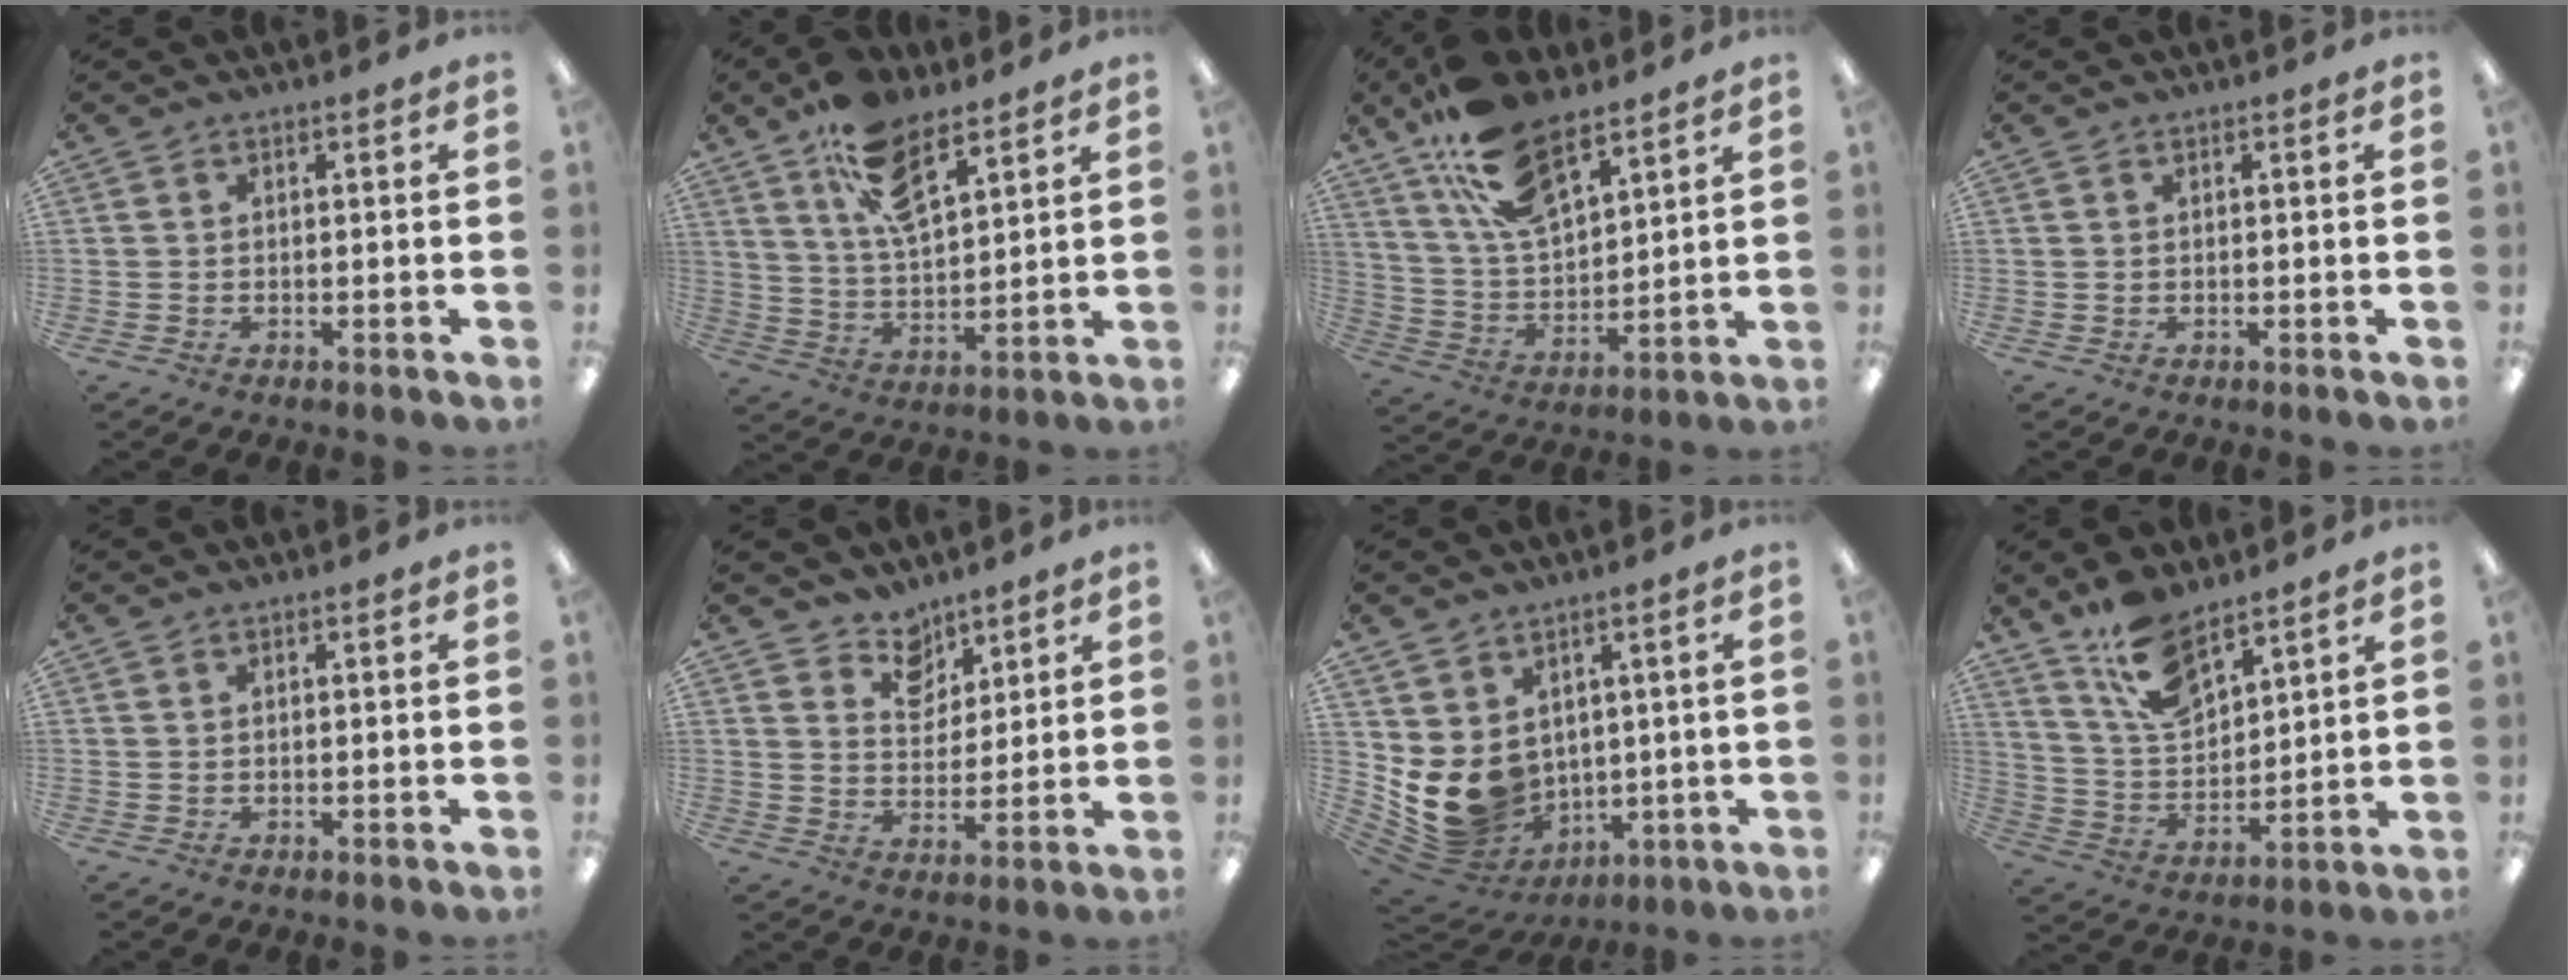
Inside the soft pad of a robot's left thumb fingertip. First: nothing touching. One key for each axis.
{"total": 13.5, "fx": 9.0, "fy": 5.9, "fz": 8.1, "tx": -0.144, "ty": -0.036, "tz": 0.163}
{"total": 17.7, "fx": 11.9, "fy": 8.0, "fz": 10.4, "tx": -0.195, "ty": -0.046, "tz": 0.216}
{"total": 0.0}
{"total": 0.0}
{"total": 7.5, "fx": 6.1, "fy": 4.3, "fz": 0.6, "tx": -0.010, "ty": -0.043, "tz": 0.112}
{"total": 10.6, "fx": 1.4, "fy": 9.0, "fz": 5.4, "tx": -0.119, "ty": -0.036, "tz": 0.037}
{"total": 13.0, "fx": 9.6, "fy": 5.5, "fz": 6.8, "tx": -0.134, "ty": -0.044, "tz": 0.179}